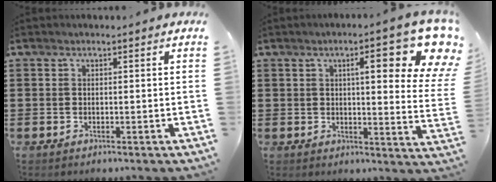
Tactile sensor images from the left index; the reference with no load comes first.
{"total": 12.2, "force": [6.0, 3.3, 10.0], "torque": [-0.137, -0.024, 0.091]}